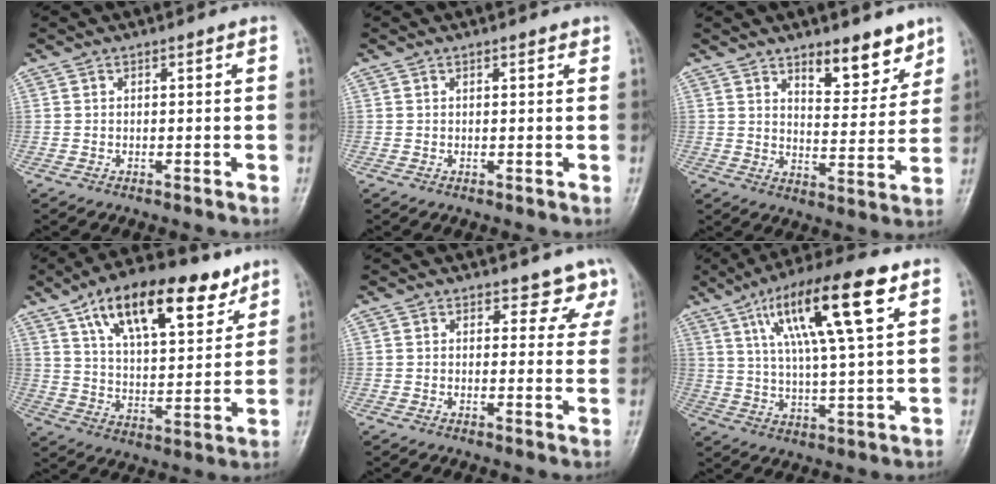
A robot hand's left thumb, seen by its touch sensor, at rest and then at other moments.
{"total": 1.0, "force": [0.7, 0.4, 0.6], "torque": [-0.007, -0.003, 0.007]}
{"total": 9.8, "force": [6.8, 3.9, 5.9], "torque": [-0.055, -0.051, 0.105]}
{"total": 20.5, "force": [11.9, 8.8, 14.2], "torque": [-0.193, -0.037, 0.201]}
{"total": 5.1, "force": [4.3, 2.6, 0.8], "torque": [0.029, -0.026, 0.034]}
{"total": 17.4, "force": [7.8, 3.3, 15.2], "torque": [-0.264, -0.011, 0.133]}